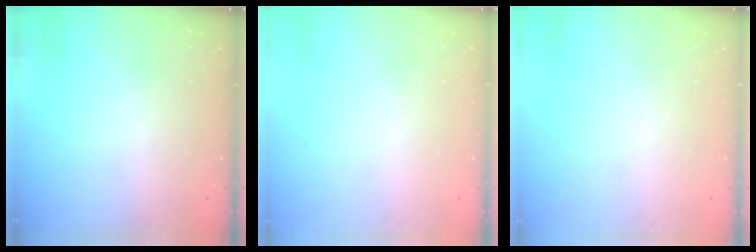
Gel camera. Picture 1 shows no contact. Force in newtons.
{"total": 0.0}
{"total": 0.0}